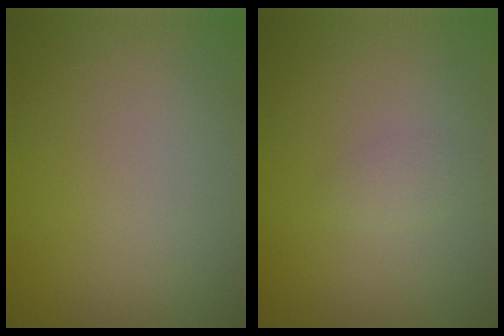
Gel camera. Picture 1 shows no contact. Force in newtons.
{"total": 1.0, "press": 1.0, "slide": 0.1}